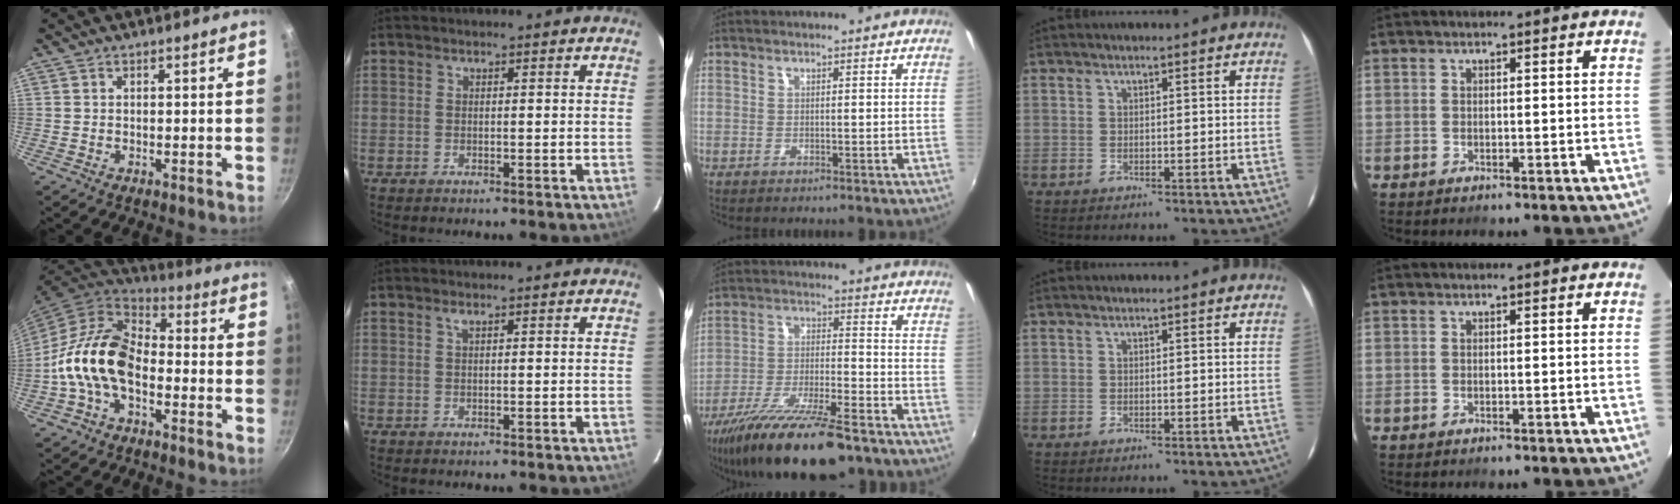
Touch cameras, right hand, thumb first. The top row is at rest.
{"thumb": {"total": 14.4, "force": [-3.5, 9.3, 10.5], "torque": [-0.169, 0.042, -0.086]}, "index": {"total": 0.6, "force": [0.4, 0.0, 0.4], "torque": [-0.008, 0.003, 0.006]}, "middle": {"total": 20.0, "force": [-14.9, 4.6, 12.5], "torque": [-0.239, -0.046, -0.250]}}